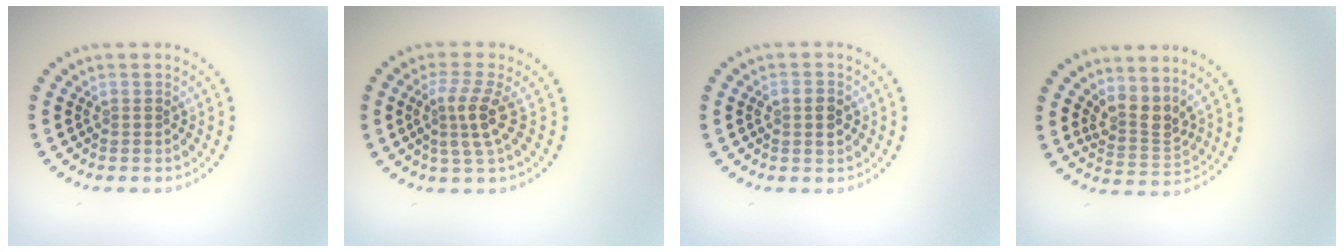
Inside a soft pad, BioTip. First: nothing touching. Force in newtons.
{"total": 2.9, "press": 2.3, "slide": 1.9}
{"total": 1.8, "press": 1.8, "slide": 0.2}
{"total": 2.9, "press": 2.0, "slide": 2.0}